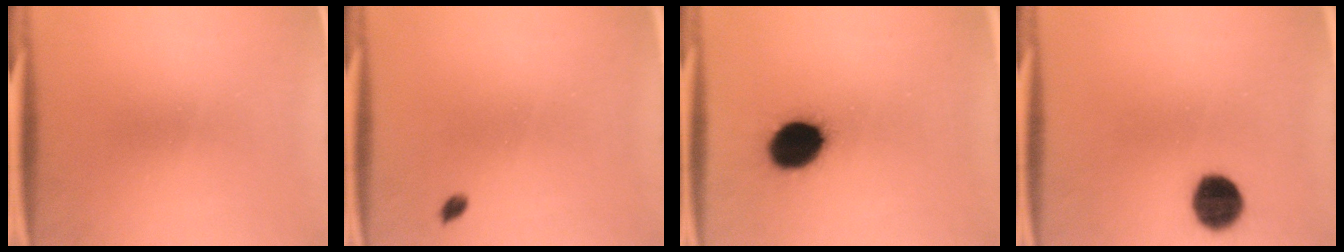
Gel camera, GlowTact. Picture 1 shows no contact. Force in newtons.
{"total": 1.0}
{"total": 14.3}
{"total": 6.7}